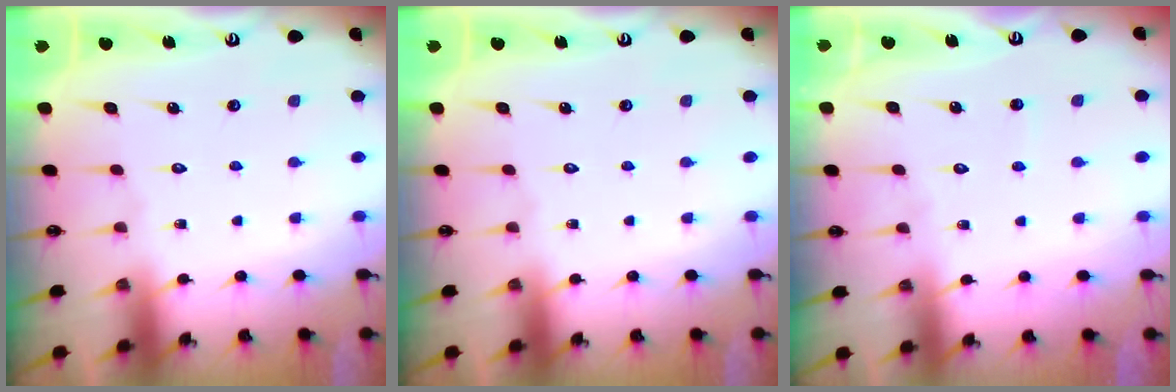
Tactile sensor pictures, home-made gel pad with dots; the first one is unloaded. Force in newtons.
{"total": 0.0}
{"total": 2.9, "press": 2.9, "slide": 0.3}